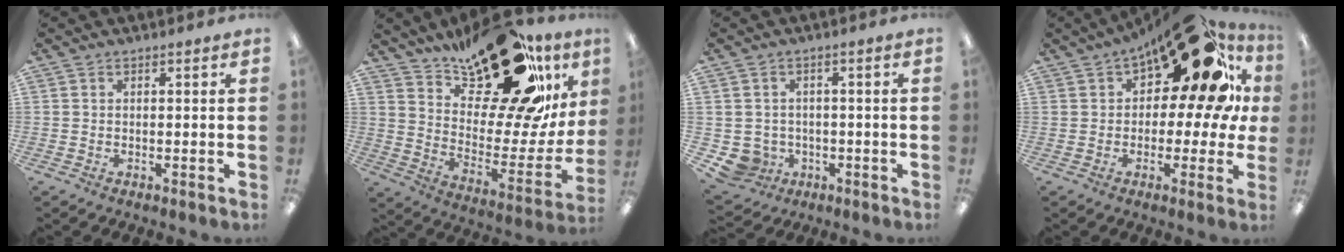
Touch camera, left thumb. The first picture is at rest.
{"total": 26.3, "force": [19.2, 9.0, 15.6], "torque": [-0.212, -0.135, 0.320]}
{"total": 4.7, "force": [-1.5, 4.4, 0.6], "torque": [-0.040, 0.006, -0.026]}
{"total": 22.1, "force": [10.6, 9.5, 16.9], "torque": [-0.238, -0.066, 0.170]}